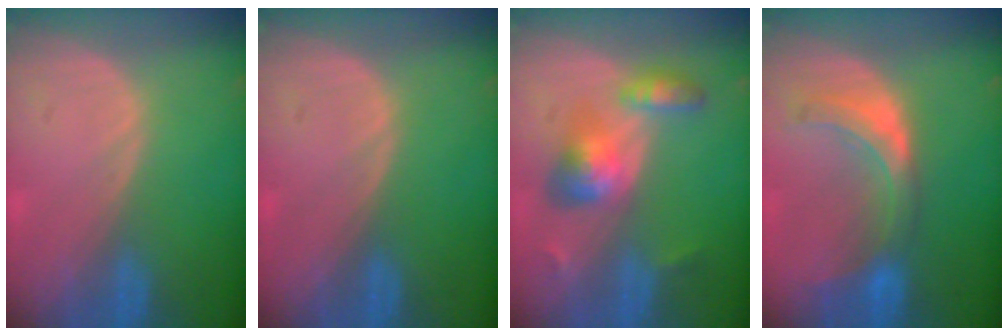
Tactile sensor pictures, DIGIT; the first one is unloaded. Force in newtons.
{"total": 0.0}
{"total": 6.2, "press": 6.1, "slide": 1.0}
{"total": 7.1, "press": 6.7, "slide": 2.2}